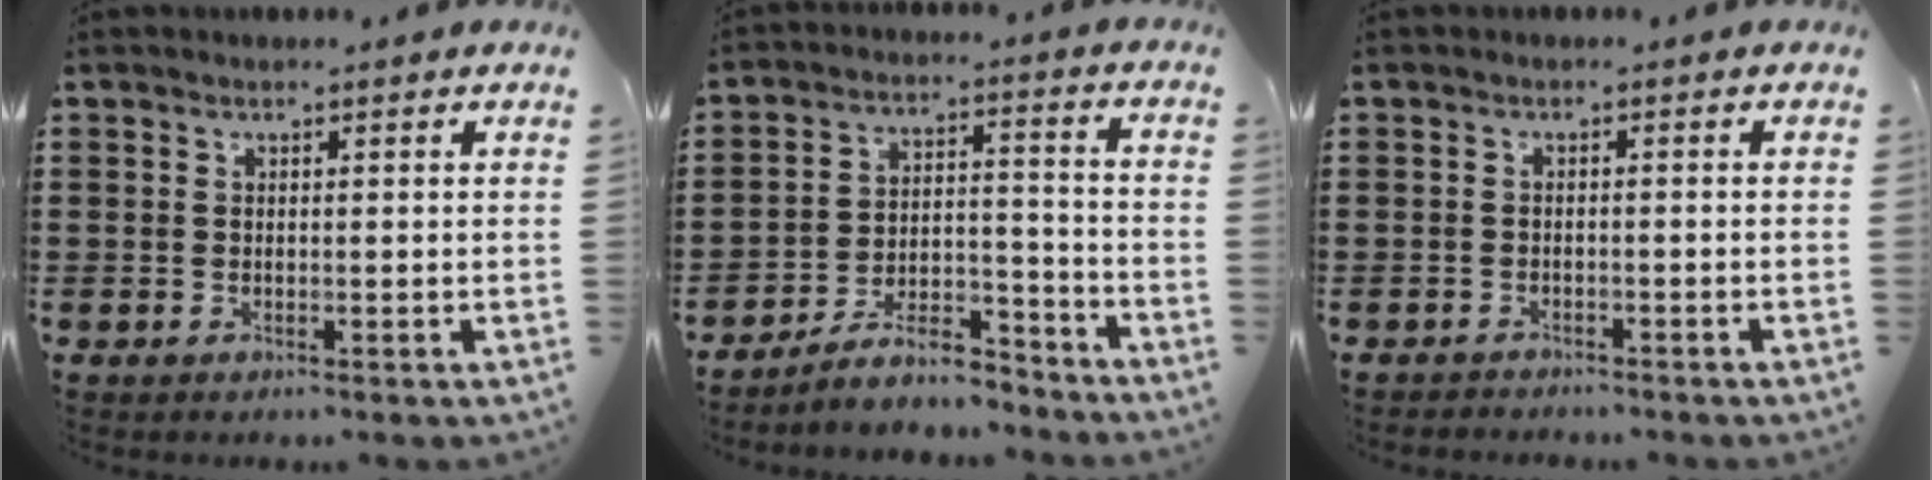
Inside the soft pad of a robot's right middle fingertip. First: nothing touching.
{"total": 8.0, "force": [-7.0, 1.6, 3.3], "torque": [-0.051, 0.017, -0.130]}
{"total": 1.4, "force": [-1.4, 0.1, -0.2], "torque": [-0.002, 0.000, -0.031]}